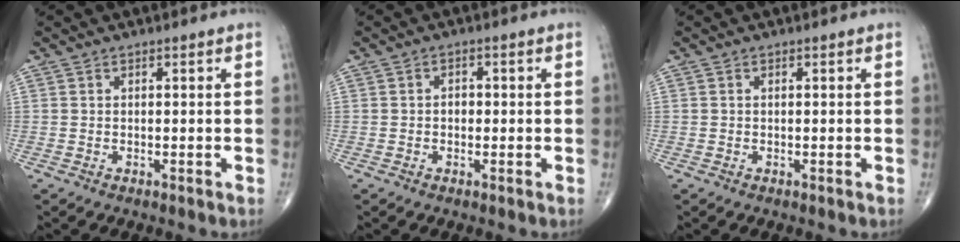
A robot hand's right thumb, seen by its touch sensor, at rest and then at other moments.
{"total": 1.8, "force": [-0.1, 1.4, 1.2], "torque": [-0.010, 0.005, -0.003]}
{"total": 0.0}